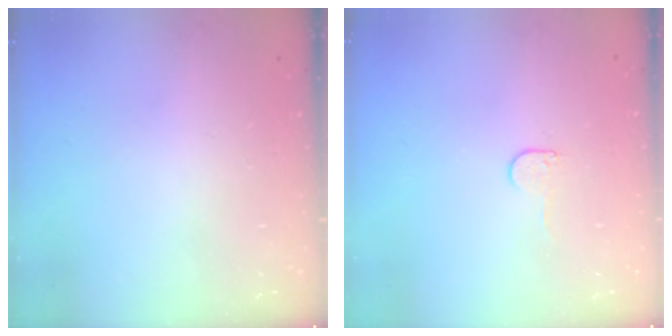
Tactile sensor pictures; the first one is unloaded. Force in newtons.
{"total": 4.5, "press": 4.5, "slide": 0.5}